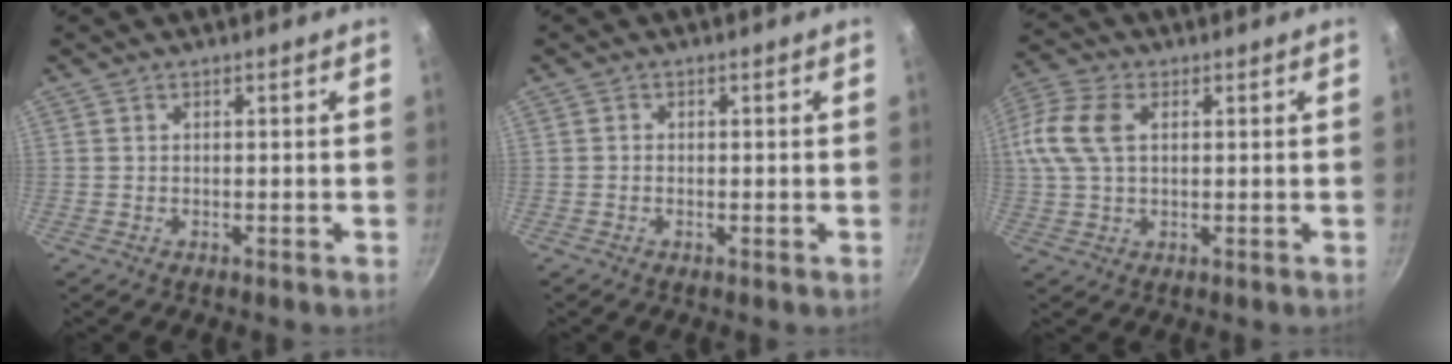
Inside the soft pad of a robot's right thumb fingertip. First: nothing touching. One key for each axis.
{"total": 0.7, "fx": -0.2, "fy": 0.6, "fz": 0.3, "tx": -0.004, "ty": 0.002, "tz": -0.005}
{"total": 13.2, "fx": 2.8, "fy": 8.8, "fz": 9.5, "tx": -0.216, "ty": 0.027, "tz": 0.044}